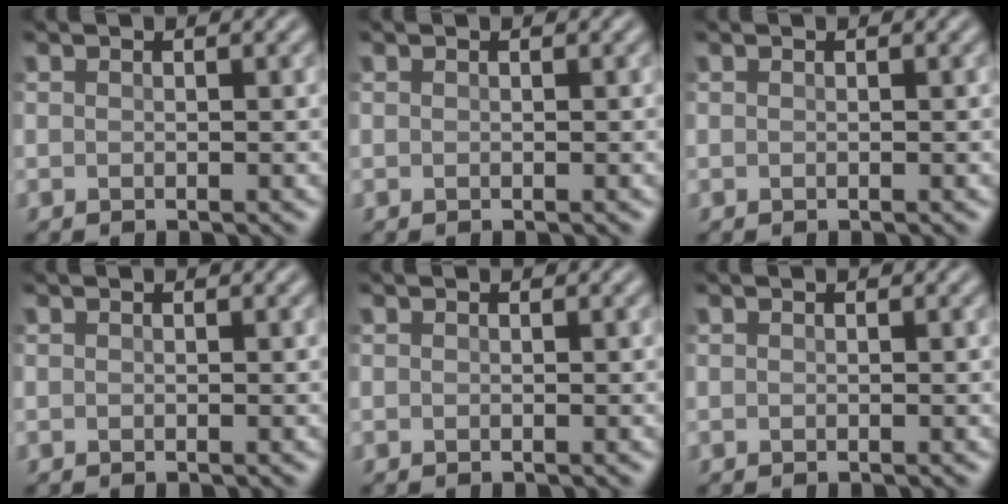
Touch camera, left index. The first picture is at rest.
{"total": 0.0}
{"total": 0.0}
{"total": 0.0}
{"total": 0.0}
{"total": 0.0}